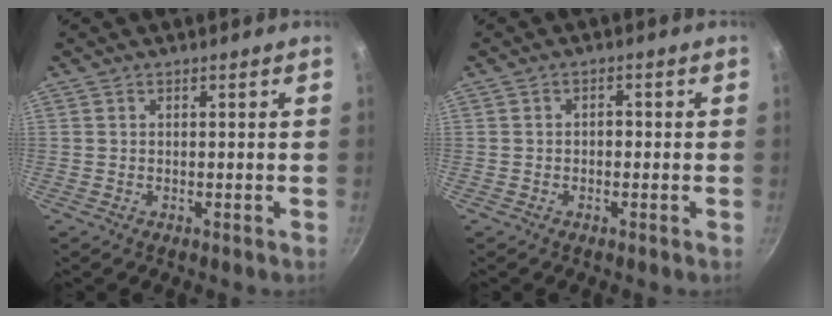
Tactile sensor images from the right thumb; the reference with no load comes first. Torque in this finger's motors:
{"motor_torque": [-0.16, -0.11, -0.27, 0.30, -0.01]}